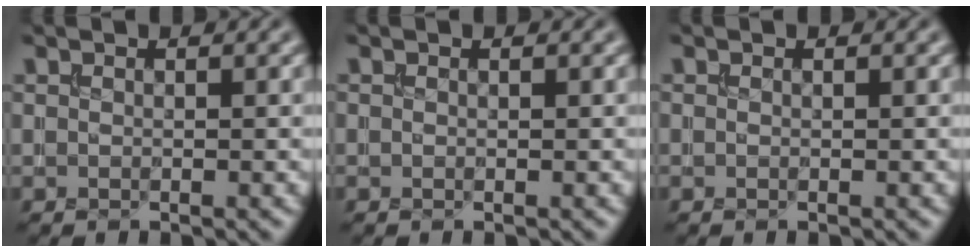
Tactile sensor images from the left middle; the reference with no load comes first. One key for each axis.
{"total": 0.0}
{"total": 0.0}